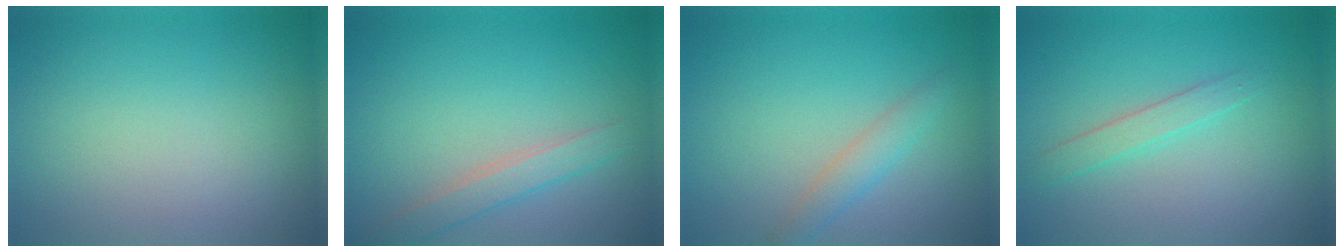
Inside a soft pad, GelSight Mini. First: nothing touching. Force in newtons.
{"total": 2.3, "press": 2.3, "slide": 0.1}
{"total": 2.0, "press": 2.0, "slide": 0.0}
{"total": 1.7, "press": 1.7, "slide": 0.1}